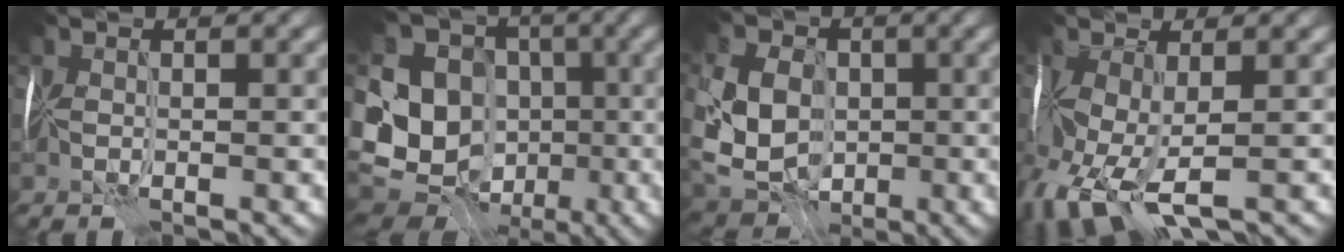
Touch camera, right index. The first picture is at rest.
{"total": 13.9, "force": [-2.0, 12.5, 5.7], "torque": [-0.135, -0.003, -0.041]}
{"total": 7.5, "force": [-0.1, 6.4, 4.0], "torque": [-0.097, 0.009, -0.013]}
{"total": 6.5, "force": [-2.7, 3.2, 5.0], "torque": [-0.131, -0.017, -0.047]}